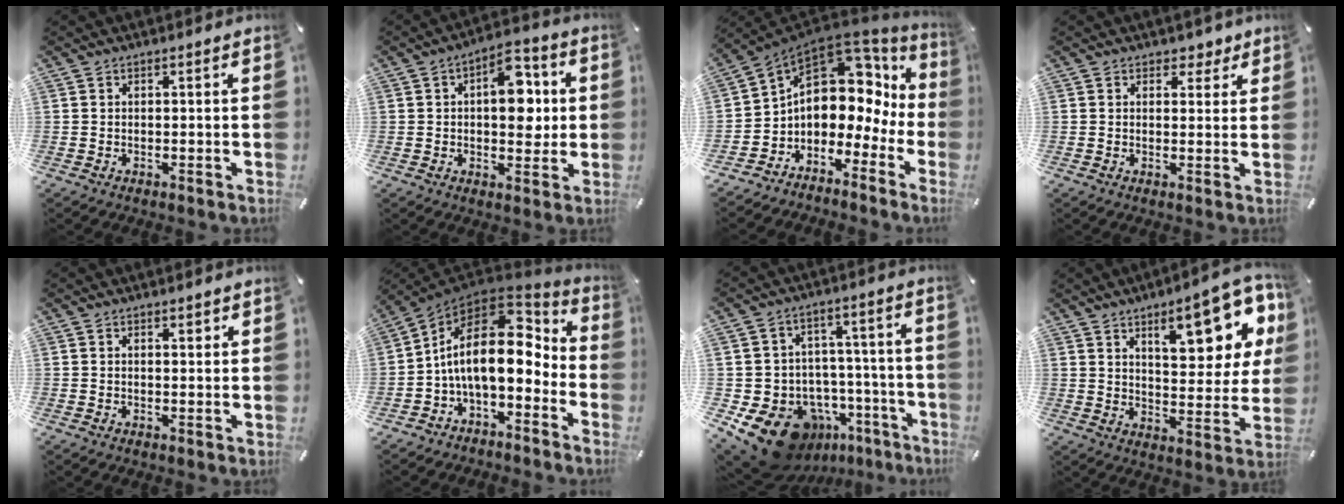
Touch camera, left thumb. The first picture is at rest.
{"total": 11.8, "force": [1.4, 7.0, 9.4], "torque": [-0.110, -0.006, 0.020]}
{"total": 10.9, "force": [3.1, 8.6, 6.0], "torque": [-0.101, -0.045, 0.050]}
{"total": 3.3, "force": [1.9, 2.5, 0.7], "torque": [0.010, -0.007, 0.027]}
{"total": 1.3, "force": [0.9, 0.6, 0.7], "torque": [-0.006, -0.002, 0.013]}
{"total": 17.9, "force": [0.7, 9.9, 14.9], "torque": [-0.267, -0.014, 0.011]}
{"total": 17.0, "force": [-10.1, 11.4, 7.6], "torque": [-0.125, 0.055, -0.148]}
{"total": 18.0, "force": [9.5, 7.2, 13.4], "torque": [-0.167, -0.055, 0.149]}